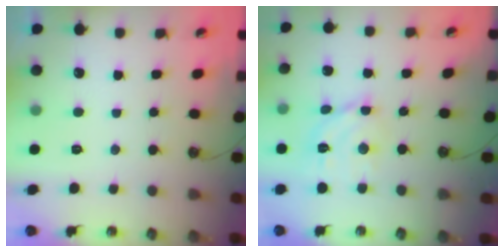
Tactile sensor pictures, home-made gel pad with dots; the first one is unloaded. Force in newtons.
{"total": 11.2, "press": 11.1, "slide": 1.6}